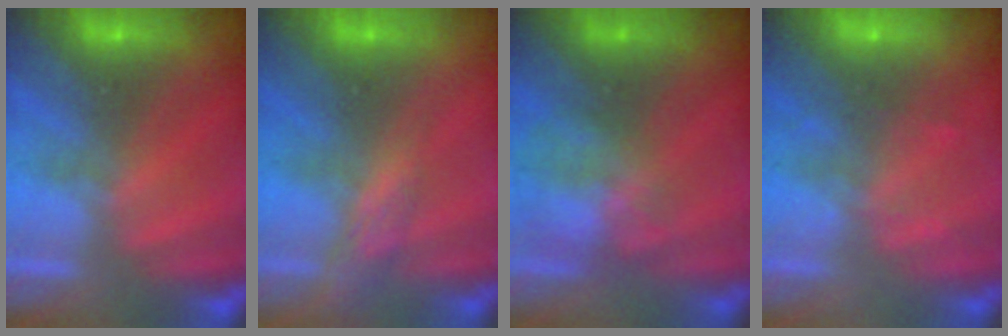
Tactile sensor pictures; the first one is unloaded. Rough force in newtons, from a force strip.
{"total": 2.9}
{"total": 3.5}
{"total": 2.3}